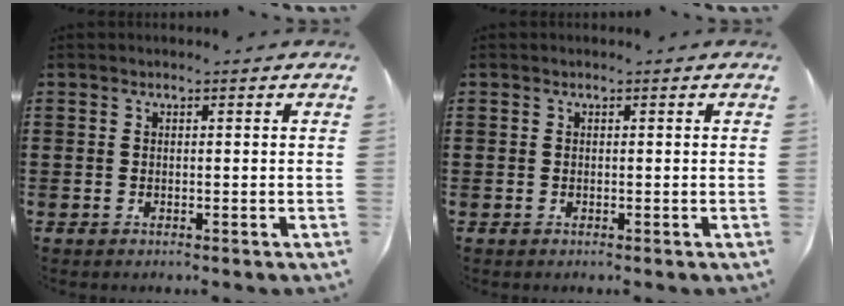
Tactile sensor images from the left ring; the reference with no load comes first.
{"total": 0.0}